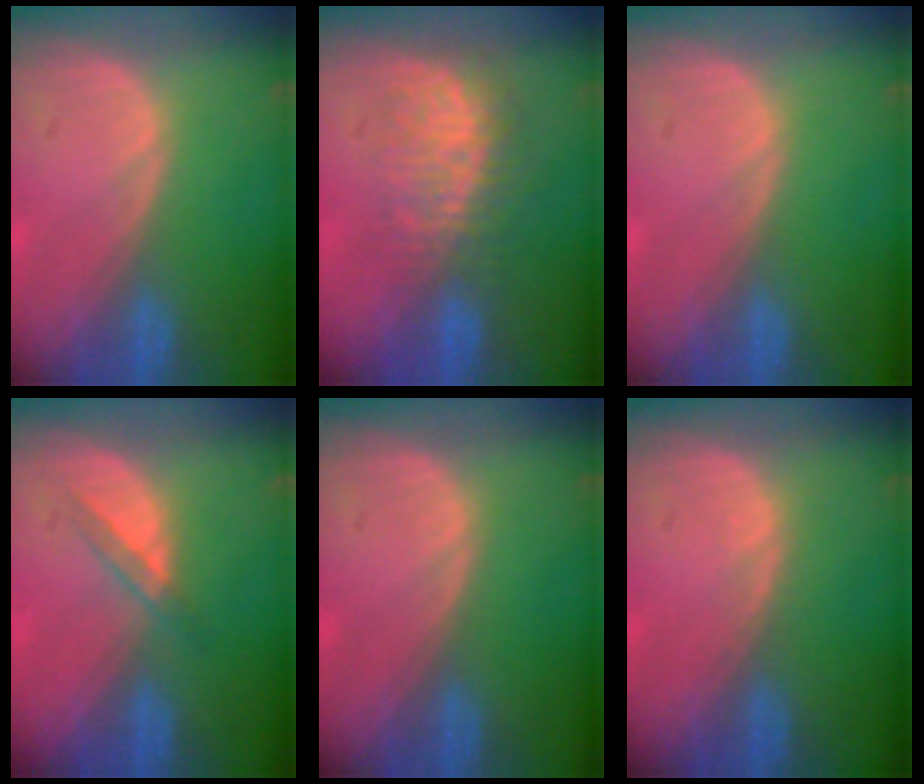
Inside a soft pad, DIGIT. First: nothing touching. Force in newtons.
{"total": 8.0, "press": 7.2, "slide": 3.5}
{"total": 0.0}
{"total": 2.4, "press": 2.2, "slide": 1.1}
{"total": 0.0}
{"total": 0.5, "press": 0.5, "slide": 0.1}